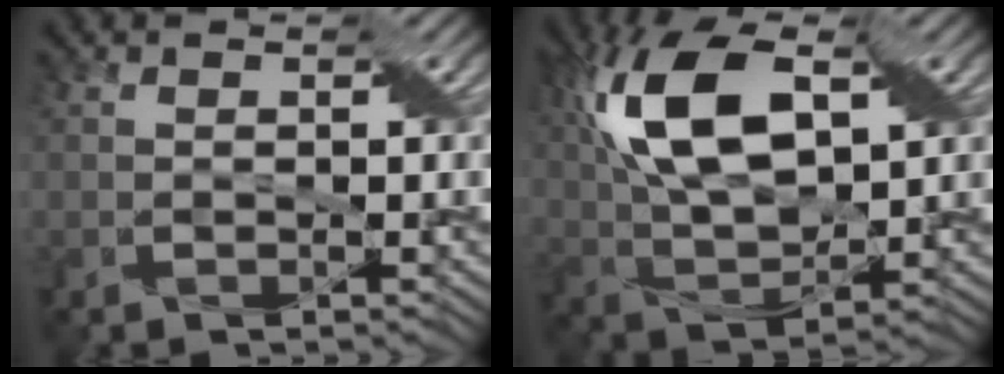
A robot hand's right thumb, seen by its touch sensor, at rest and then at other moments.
{"total": 13.8, "force": [4.6, 7.0, 11.0], "torque": [-0.240, 0.015, 0.085]}